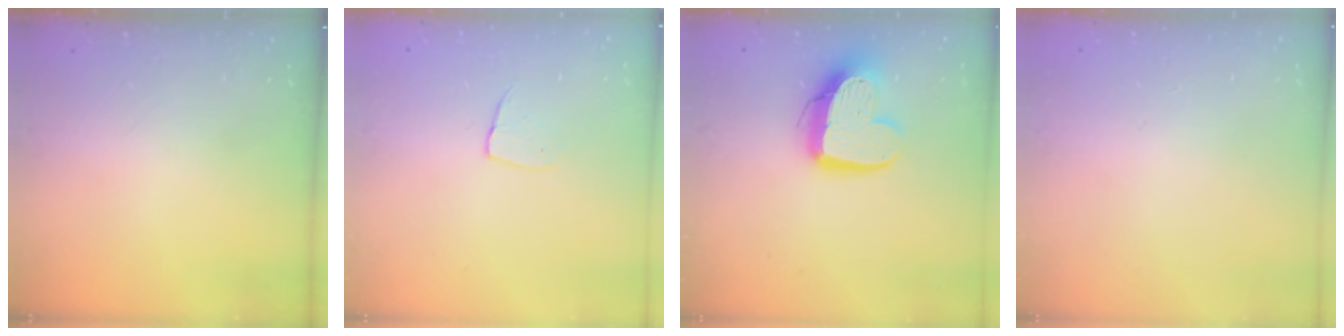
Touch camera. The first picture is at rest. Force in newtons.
{"total": 5.2, "press": 5.2, "slide": 0.4}
{"total": 13.5, "press": 13.5, "slide": 1.1}
{"total": 0.7, "press": 0.6, "slide": 0.3}